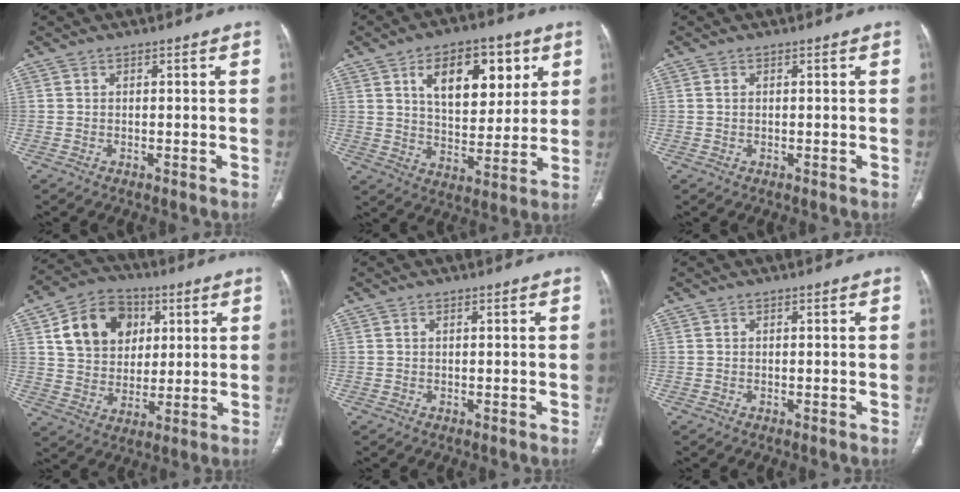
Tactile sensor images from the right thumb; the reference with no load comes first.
{"total": 16.2, "force": [6.4, 9.2, 11.7], "torque": [-0.129, -0.023, 0.109]}
{"total": 0.7, "force": [0.2, 0.4, 0.5], "torque": [-0.014, 0.003, 0.006]}
{"total": 14.7, "force": [4.9, 11.4, 7.9], "torque": [-0.104, -0.004, 0.083]}
{"total": 0.0}
{"total": 0.0}